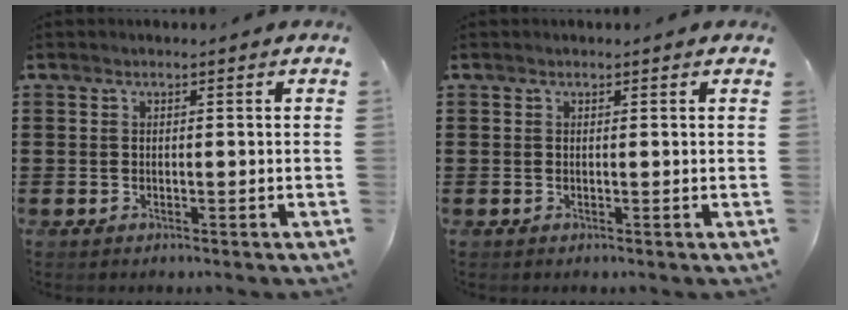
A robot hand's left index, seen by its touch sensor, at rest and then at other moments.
{"total": 0.0}